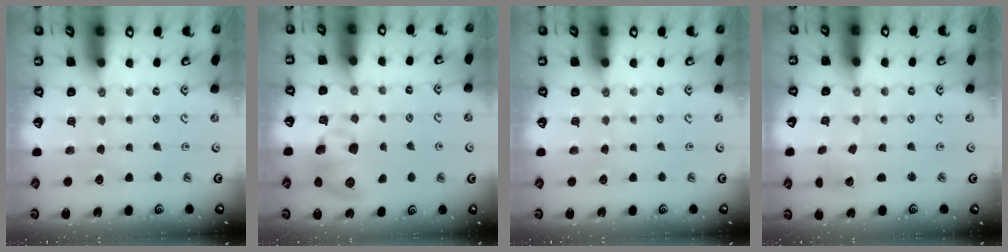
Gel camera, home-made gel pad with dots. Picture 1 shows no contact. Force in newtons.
{"total": 9.7, "press": 9.6, "slide": 1.0}
{"total": 0.0}
{"total": 1.8, "press": 1.7, "slide": 0.3}